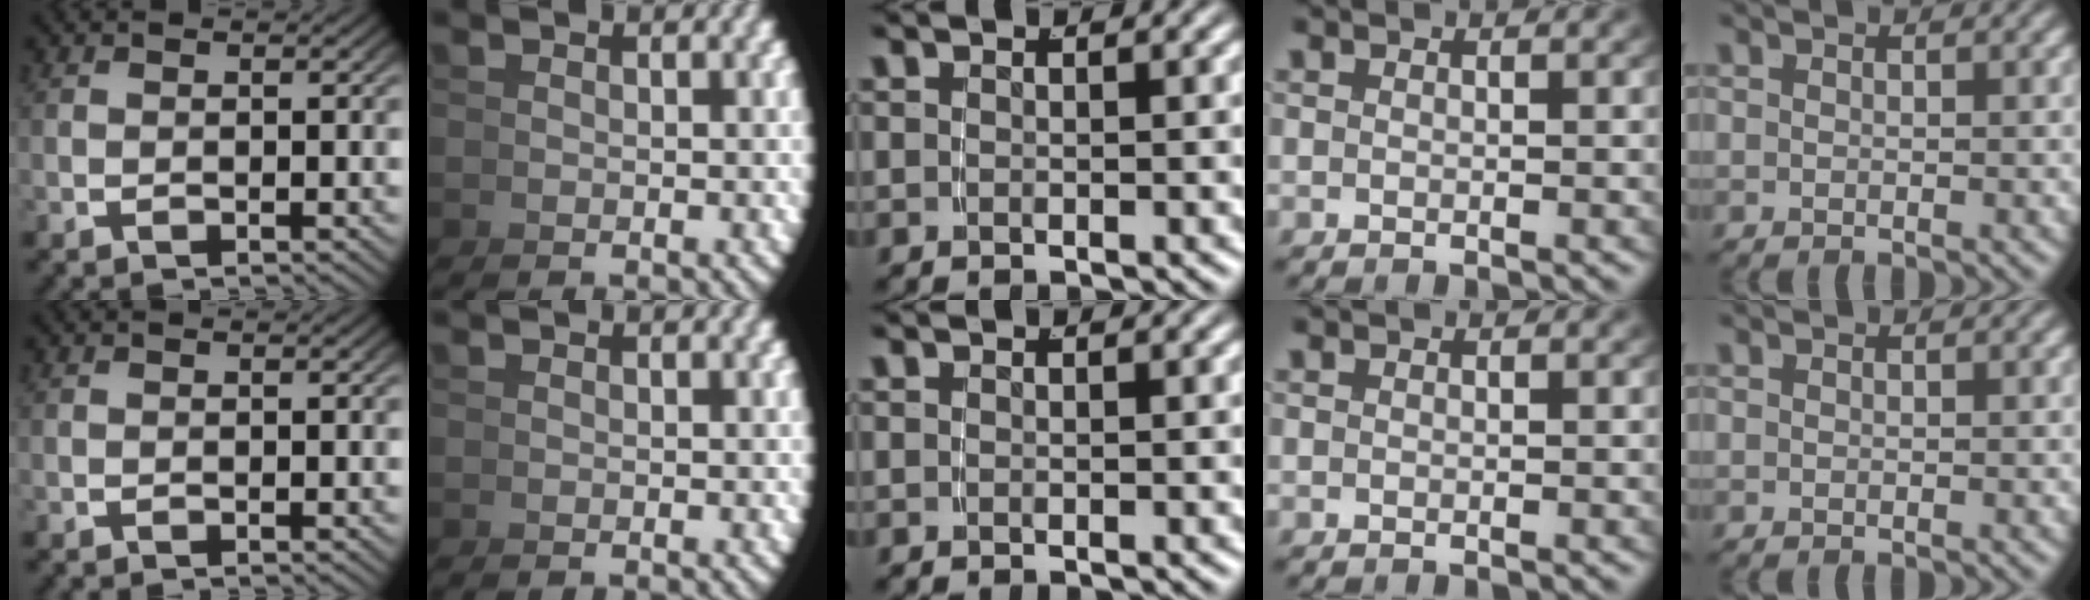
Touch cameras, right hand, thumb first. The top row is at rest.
{}